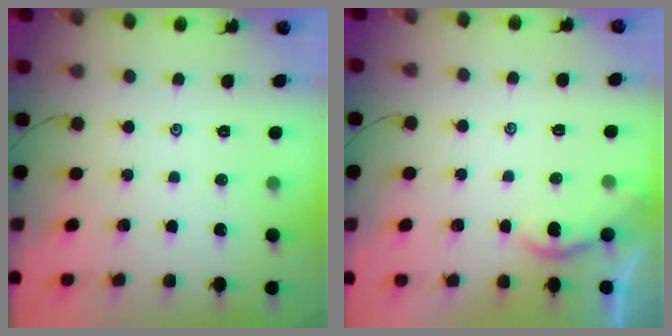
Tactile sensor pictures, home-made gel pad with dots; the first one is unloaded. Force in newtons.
{"total": 1.8, "press": 1.7, "slide": 0.5}